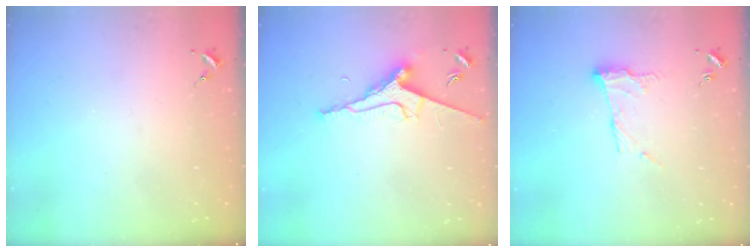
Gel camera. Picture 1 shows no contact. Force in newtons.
{"total": 9.1, "press": 9.0, "slide": 1.4}
{"total": 10.3, "press": 10.3, "slide": 0.4}